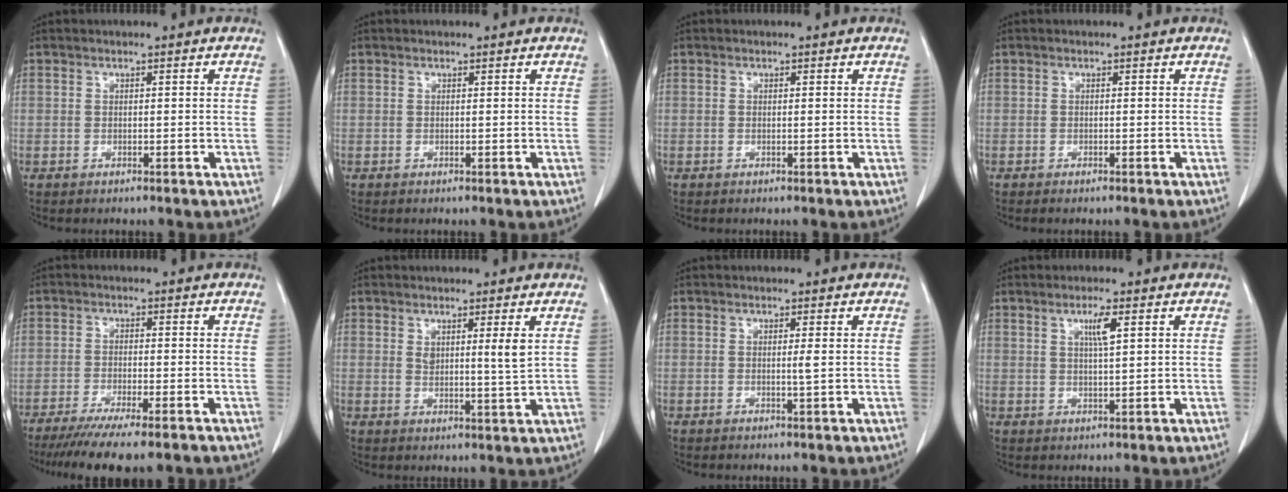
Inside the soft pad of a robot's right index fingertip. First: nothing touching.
{"total": 0.0}
{"total": 0.0}
{"total": 0.8, "force": [-0.7, 0.0, 0.5], "torque": [-0.007, -0.002, -0.009]}
{"total": 12.1, "force": [-9.7, 1.0, 7.2], "torque": [-0.097, -0.027, -0.146]}
{"total": 3.7, "force": [1.7, 0.0, 3.4], "torque": [-0.058, -0.010, 0.027]}
{"total": 1.1, "force": [0.1, -0.3, 1.1], "torque": [-0.020, -0.002, -0.001]}
{"total": 3.3, "force": [1.4, 0.1, 3.0], "torque": [-0.053, -0.002, 0.024]}